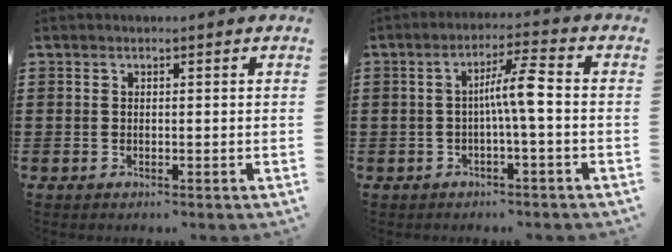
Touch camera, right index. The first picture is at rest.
{"total": 5.6, "force": [-0.7, 0.3, 5.6], "torque": [-0.104, 0.004, -0.020]}